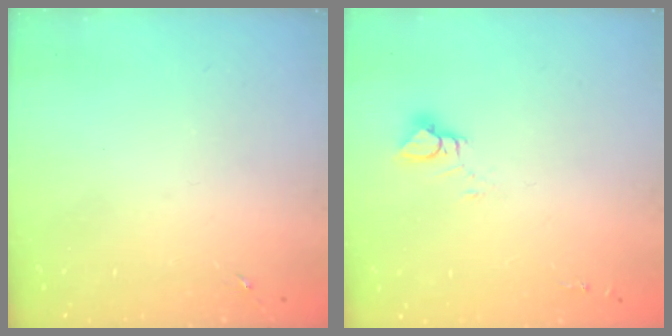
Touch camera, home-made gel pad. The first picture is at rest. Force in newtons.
{"total": 4.5, "press": 4.5, "slide": 0.4}